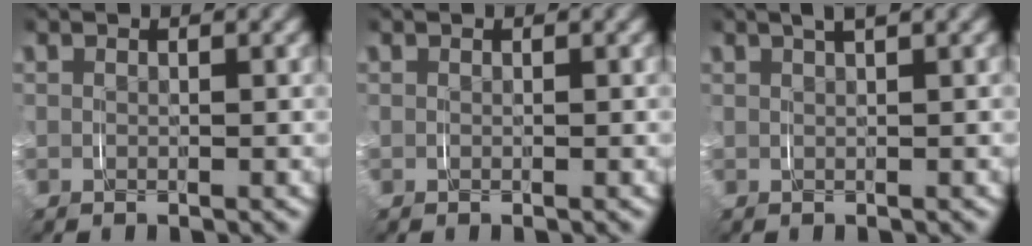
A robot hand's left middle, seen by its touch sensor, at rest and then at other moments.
{"total": 0.0}
{"total": 2.6, "force": [1.8, 0.4, 1.8], "torque": [-0.024, 0.016, 0.025]}